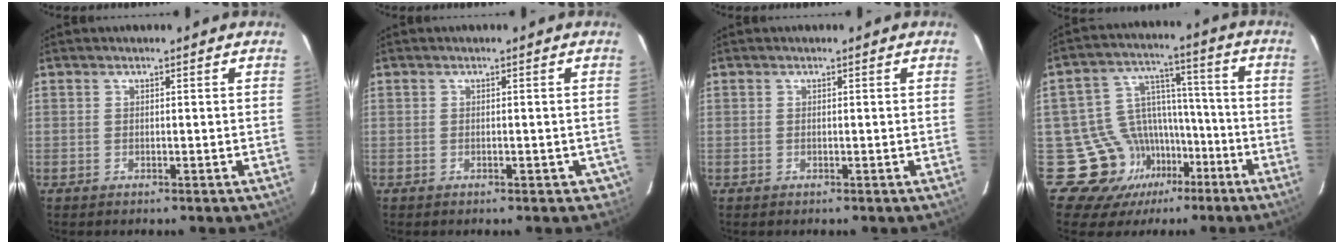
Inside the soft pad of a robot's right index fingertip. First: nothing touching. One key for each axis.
{"total": 2.3, "fx": -1.2, "fy": 1.3, "fz": 1.5, "tx": -0.001, "ty": 0.002, "tz": -0.013}
{"total": 0.0}
{"total": 14.6, "fx": -6.1, "fy": 12.8, "fz": 3.7, "tx": -0.069, "ty": 0.076, "tz": -0.079}